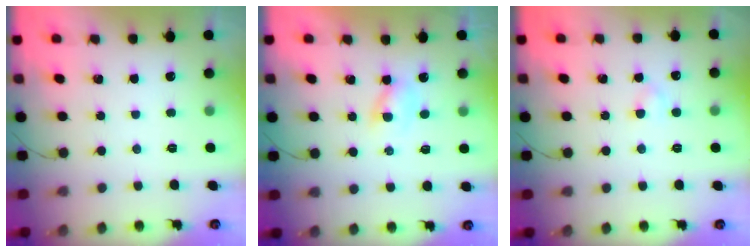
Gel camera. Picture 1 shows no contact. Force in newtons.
{"total": 2.0, "press": 1.8, "slide": 0.9}
{"total": 2.3, "press": 2.1, "slide": 1.0}